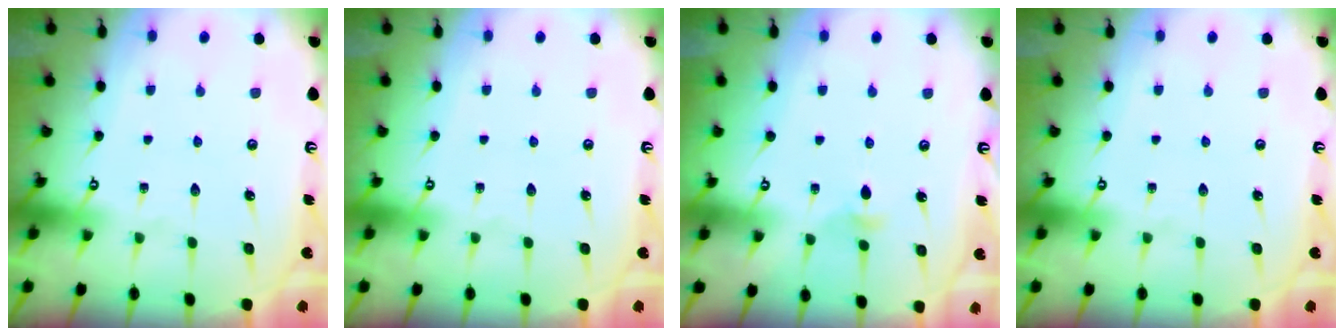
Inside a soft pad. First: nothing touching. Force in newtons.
{"total": 0.0}
{"total": 4.2, "press": 4.1, "slide": 0.9}
{"total": 0.0}